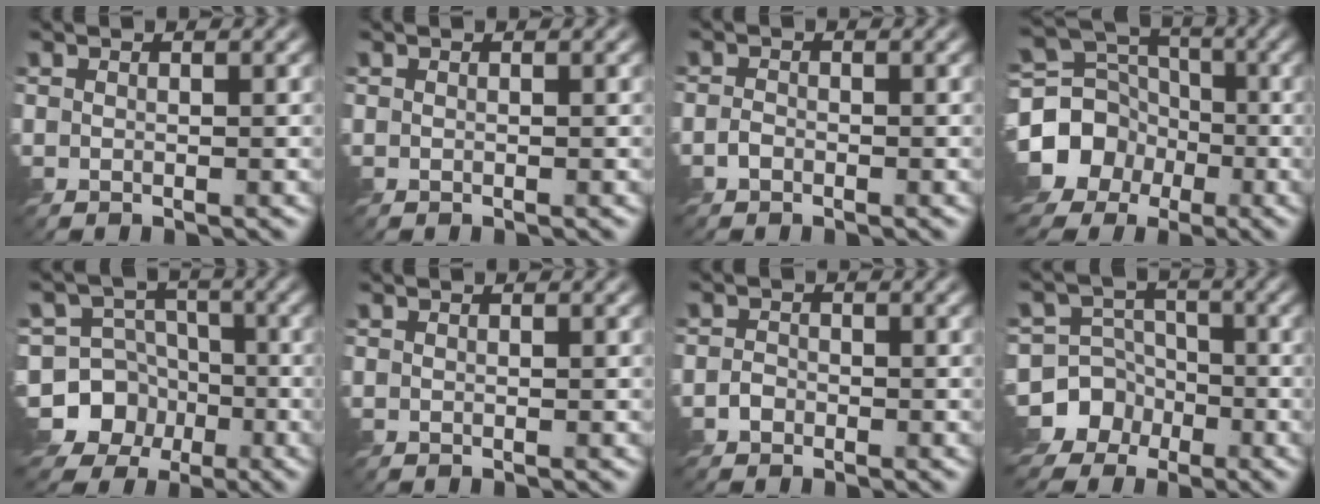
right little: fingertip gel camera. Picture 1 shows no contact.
{"total": 0.0}
{"total": 0.9, "force": [-0.5, 0.5, 0.4], "torque": [-0.008, 0.001, -0.014]}
{"total": 9.2, "force": [-4.0, 7.7, 3.0], "torque": [-0.067, -0.006, -0.094]}
{"total": 11.7, "force": [-5.5, 10.1, 2.0], "torque": [-0.051, -0.016, -0.106]}
{"total": 0.0}
{"total": 1.1, "force": [-0.7, 0.9, 0.3], "torque": [-0.003, 0.003, -0.015]}
{"total": 10.3, "force": [-5.7, 8.5, 1.3], "torque": [-0.027, -0.014, -0.110]}